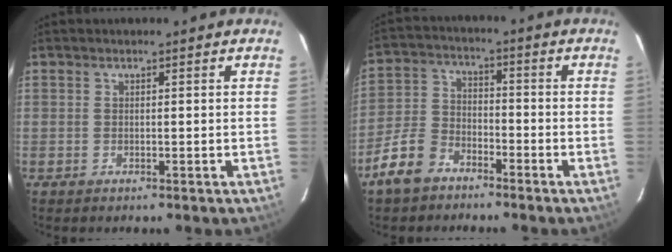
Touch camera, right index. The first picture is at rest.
{"total": 8.8, "force": [-6.2, 5.1, 3.6], "torque": [-0.092, 0.016, -0.119]}